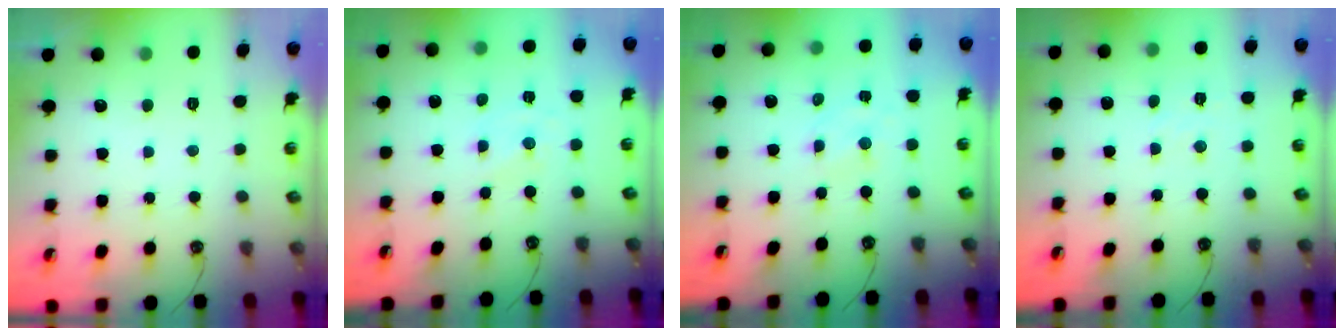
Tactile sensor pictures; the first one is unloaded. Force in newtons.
{"total": 0.0}
{"total": 1.3, "press": 1.3, "slide": 0.2}
{"total": 3.7, "press": 3.6, "slide": 0.6}